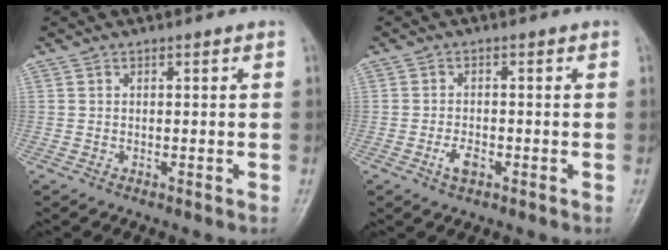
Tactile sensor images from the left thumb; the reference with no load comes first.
{"total": 3.0, "force": [-1.3, 1.7, 2.1], "torque": [-0.038, 0.004, -0.023]}